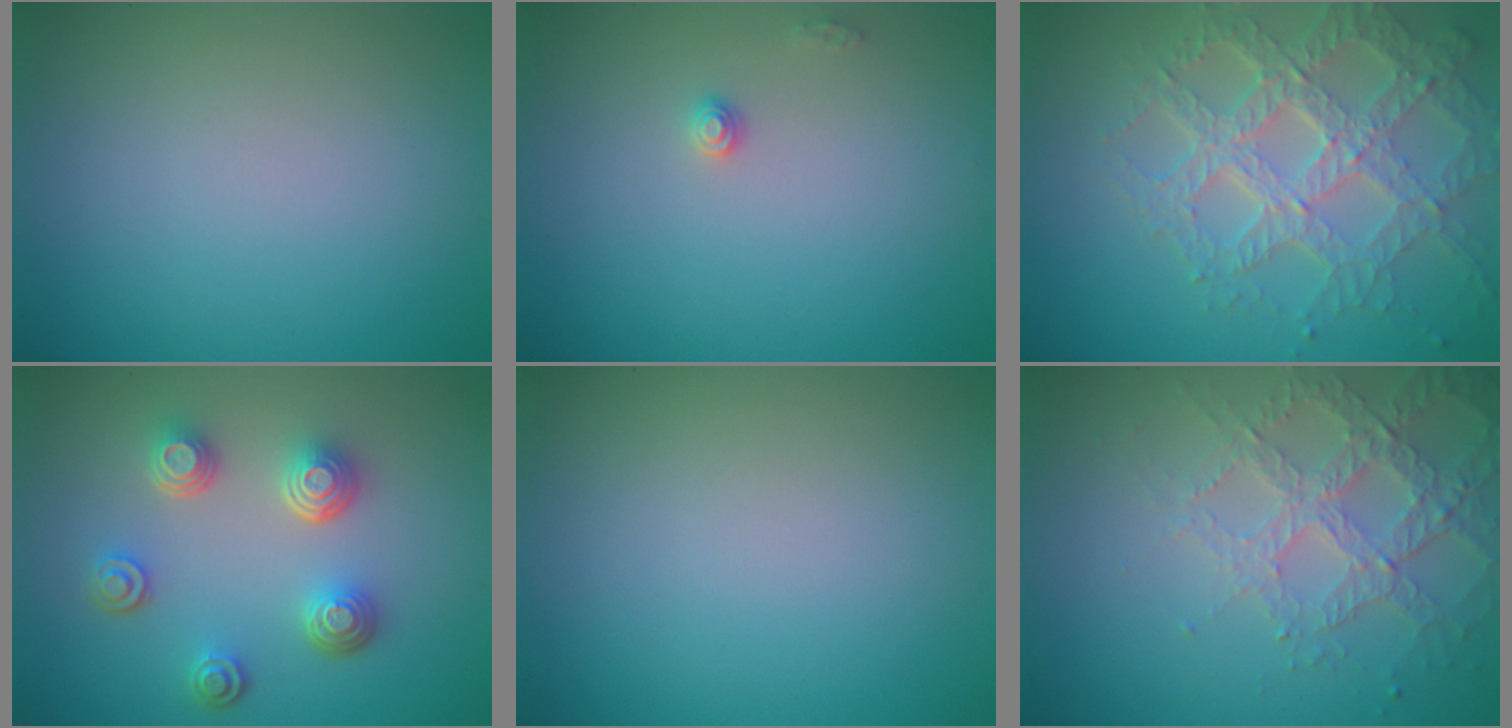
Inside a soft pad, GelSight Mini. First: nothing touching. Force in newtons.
{"total": 0.9, "press": 0.9, "slide": 0.1}
{"total": 7.0, "press": 5.0, "slide": 4.9}
{"total": 4.5, "press": 3.5, "slide": 2.9}
{"total": 0.0}
{"total": 3.7, "press": 3.6, "slide": 0.5}